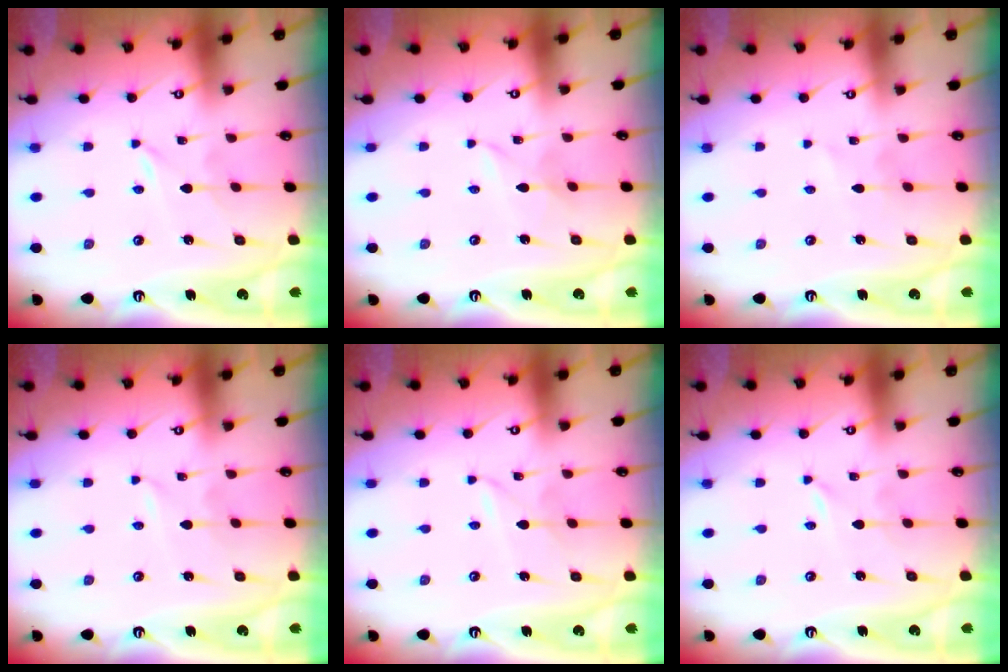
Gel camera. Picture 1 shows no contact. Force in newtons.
{"total": 1.3, "press": 1.3, "slide": 0.1}
{"total": 2.2, "press": 2.2, "slide": 0.2}
{"total": 1.0, "press": 1.0, "slide": 0.0}
{"total": 0.9, "press": 0.9, "slide": 0.2}
{"total": 0.0}